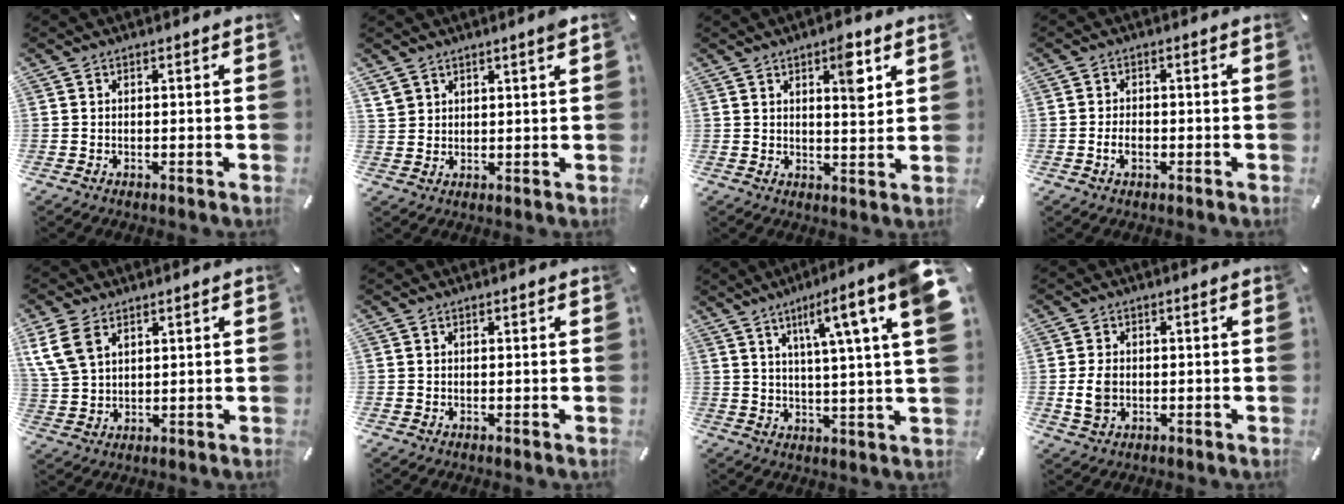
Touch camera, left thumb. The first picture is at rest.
{"total": 3.1, "force": [2.7, 1.2, 0.9], "torque": [-0.026, -0.008, 0.052]}
{"total": 7.1, "force": [3.3, 2.6, 5.8], "torque": [-0.073, -0.018, 0.046]}
{"total": 3.0, "force": [-1.0, 1.8, 2.2], "torque": [-0.047, 0.003, -0.019]}
{"total": 7.1, "force": [3.9, 4.8, 3.6], "torque": [-0.096, -0.001, 0.075]}
{"total": 0.0}
{"total": 14.7, "force": [6.9, 1.7, 12.9], "torque": [-0.191, -0.040, 0.095]}
{"total": 4.6, "force": [-0.5, 3.5, 3.0], "torque": [-0.067, 0.002, -0.010]}